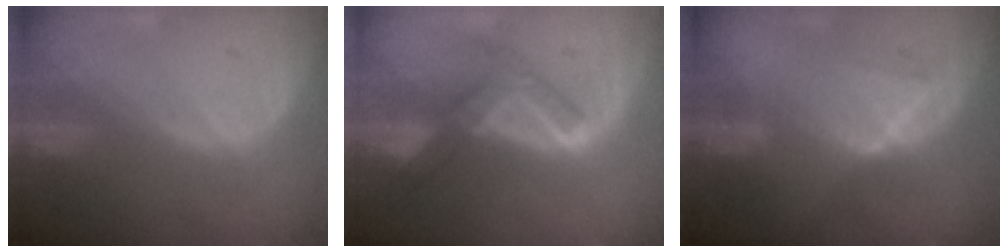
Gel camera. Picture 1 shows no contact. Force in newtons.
{"total": 6.7, "press": 5.7, "slide": 3.5}
{"total": 6.4, "press": 6.3, "slide": 1.2}